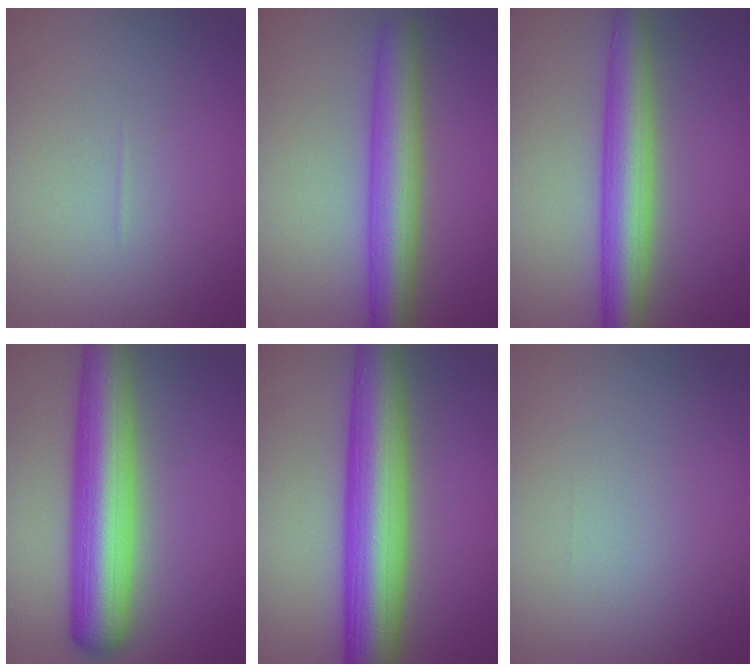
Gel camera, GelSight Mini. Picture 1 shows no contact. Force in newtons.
{"total": 6.1, "press": 6.1, "slide": 0.1}
{"total": 6.4, "press": 6.4, "slide": 0.0}
{"total": 9.3, "press": 9.3, "slide": 0.3}
{"total": 10.1, "press": 10.1, "slide": 0.3}
{"total": 0.0}